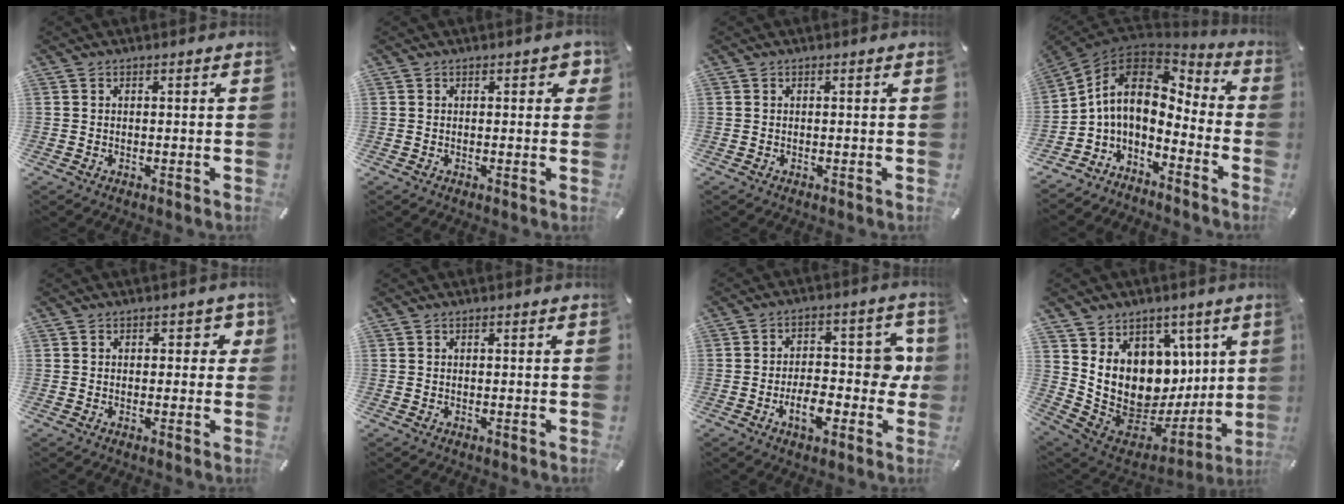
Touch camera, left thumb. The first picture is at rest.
{"total": 2.0, "force": [0.6, 1.2, 1.5], "torque": [-0.007, -0.002, 0.003]}
{"total": 0.0}
{"total": 10.4, "force": [0.2, 7.2, 7.5], "torque": [-0.159, -0.005, -0.002]}
{"total": 3.0, "force": [0.7, 2.0, 2.1], "torque": [-0.012, -0.003, 0.003]}
{"total": 0.0}
{"total": 12.0, "force": [-1.9, 7.2, 9.4], "torque": [-0.125, 0.010, -0.030]}
{"total": 14.4, "force": [3.8, 12.2, 6.5], "torque": [-0.113, -0.070, 0.089]}